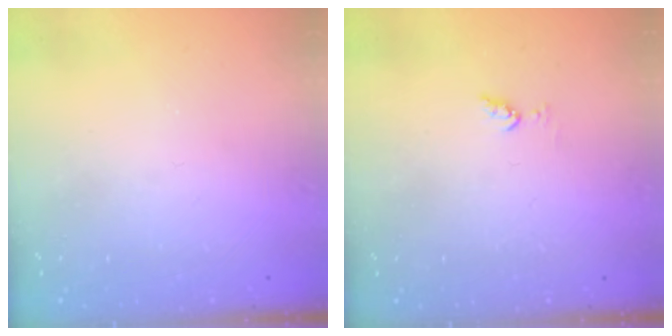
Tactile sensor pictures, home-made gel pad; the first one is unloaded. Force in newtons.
{"total": 4.3, "press": 4.3, "slide": 0.7}